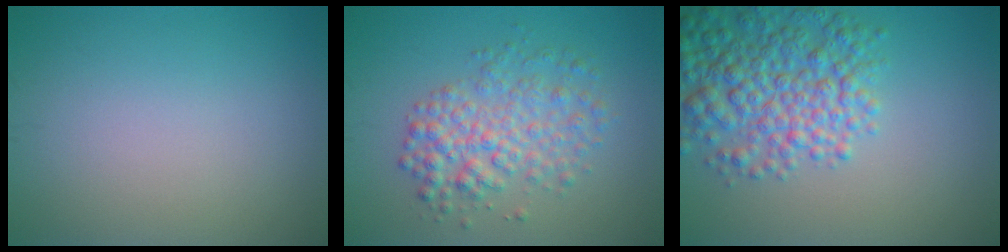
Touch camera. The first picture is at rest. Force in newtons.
{"total": 4.5, "press": 4.5, "slide": 0.1}
{"total": 6.7, "press": 6.7, "slide": 0.2}